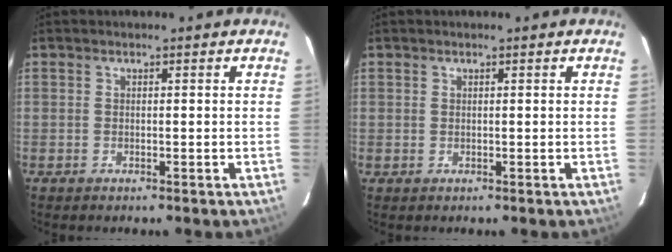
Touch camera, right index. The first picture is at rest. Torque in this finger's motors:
{"motor_torque": [-0.45, 0.19, -1.05, -0.21]}